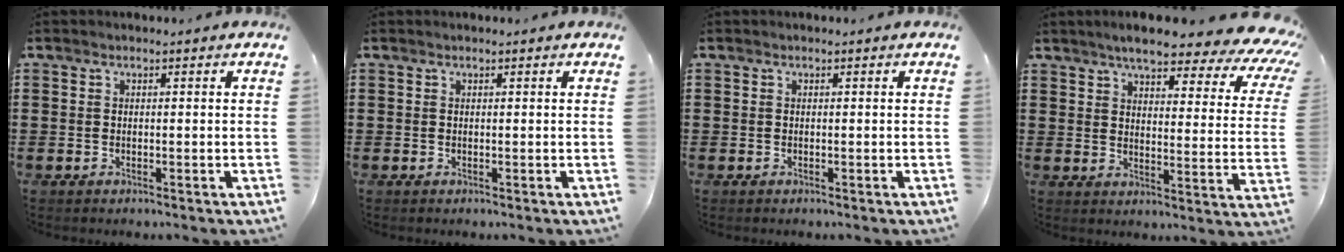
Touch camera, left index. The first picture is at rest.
{"total": 0.0}
{"total": 0.0}
{"total": 7.1, "force": [5.9, 1.1, 3.8], "torque": [-0.082, -0.035, 0.096]}